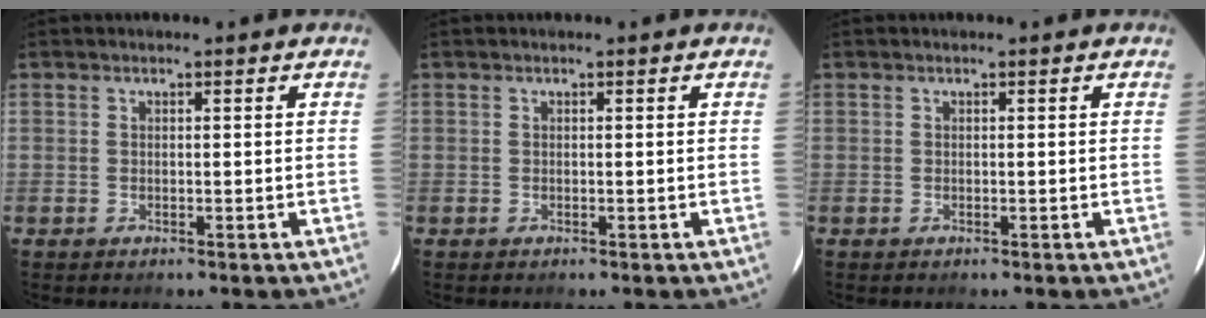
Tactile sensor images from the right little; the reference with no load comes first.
{"total": 0.0}
{"total": 0.0}